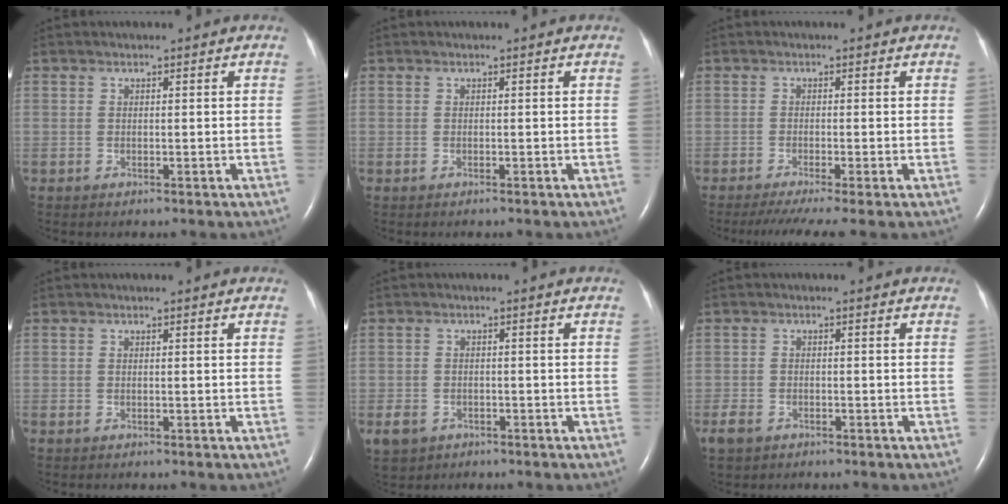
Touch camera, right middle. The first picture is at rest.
{"total": 0.0}
{"total": 5.6, "force": [-4.1, -0.3, 3.7], "torque": [-0.058, -0.018, -0.069]}
{"total": 0.0}
{"total": 6.6, "force": [-3.7, 5.1, 1.9], "torque": [-0.055, -0.002, -0.056]}
{"total": 3.5, "force": [-2.4, 2.0, 1.5], "torque": [-0.037, -0.002, -0.041]}